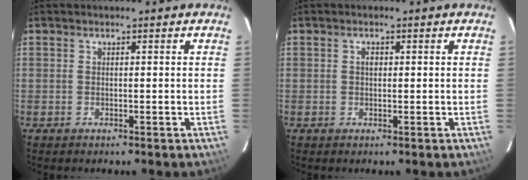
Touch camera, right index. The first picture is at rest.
{"total": 1.0, "force": [0.2, 0.7, 0.7], "torque": [-0.011, 0.004, 0.003]}